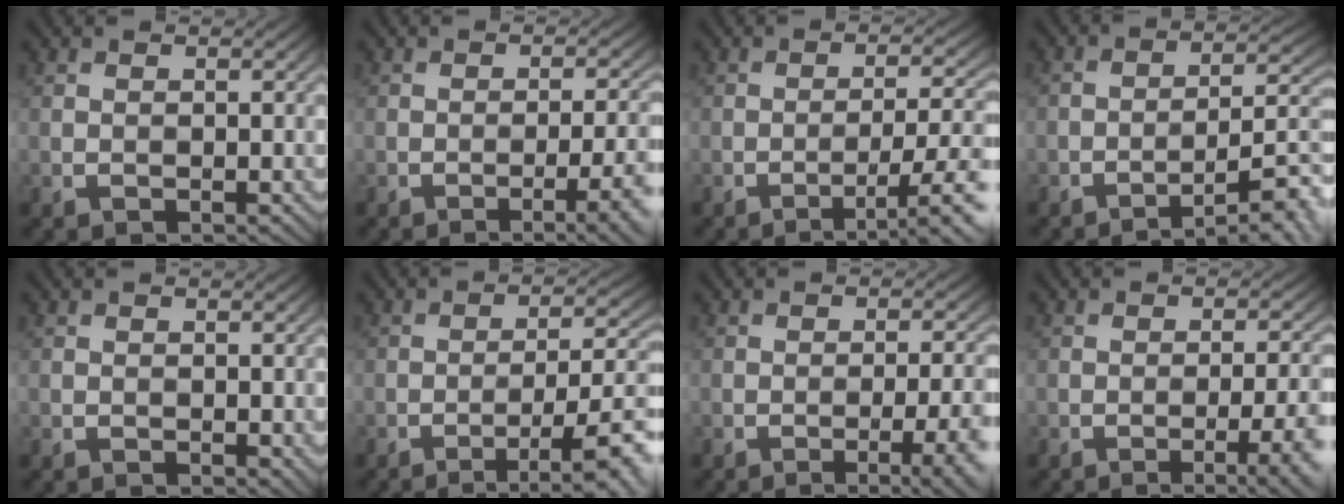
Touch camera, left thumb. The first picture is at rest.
{"total": 6.3, "force": [-2.5, 1.5, 5.6], "torque": [-0.077, 0.002, -0.031]}
{"total": 6.5, "force": [-3.0, 1.4, 5.7], "torque": [-0.089, 0.002, -0.043]}
{"total": 9.9, "force": [-6.4, 2.6, 7.1], "torque": [-0.107, 0.008, -0.095]}
{"total": 0.6, "force": [0.0, 0.4, 0.5], "torque": [-0.006, -0.004, 0.001]}
{"total": 8.6, "force": [-4.0, 1.9, 7.4], "torque": [-0.119, -0.001, -0.053]}
{"total": 7.9, "force": [-3.1, 2.3, 6.9], "torque": [-0.086, 0.001, -0.034]}
{"total": 7.0, "force": [-2.8, 1.8, 6.2], "torque": [-0.084, 0.000, -0.031]}